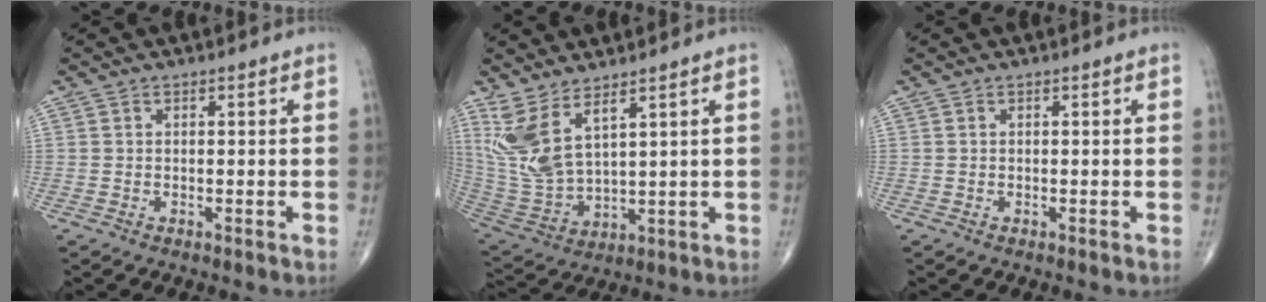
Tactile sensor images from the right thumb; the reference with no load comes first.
{"total": 10.6, "force": [6.1, 3.8, 7.7], "torque": [-0.174, -0.037, 0.147]}
{"total": 0.0}